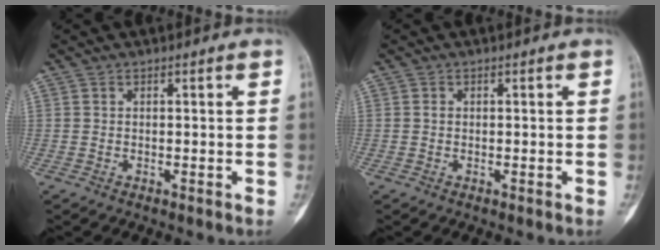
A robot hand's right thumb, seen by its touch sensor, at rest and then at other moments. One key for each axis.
{"total": 0.5, "fx": 0.0, "fy": 0.4, "fz": 0.3, "tx": -0.005, "ty": 0.001, "tz": -0.001}